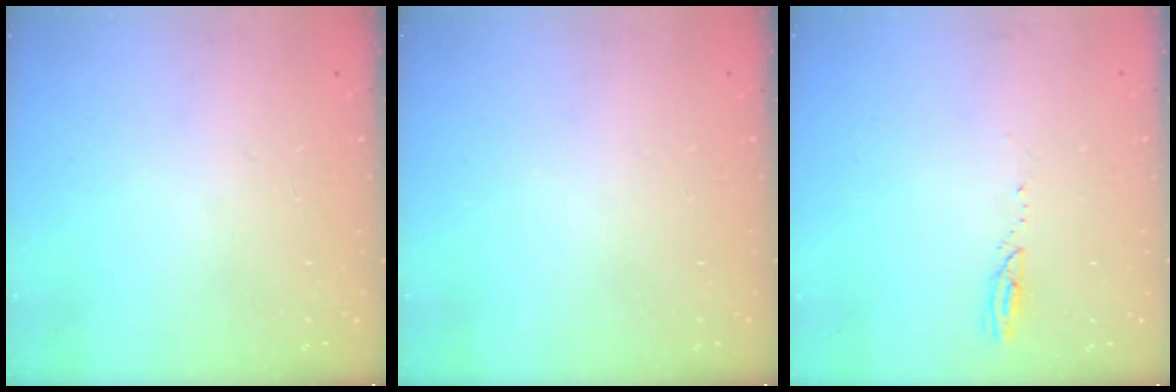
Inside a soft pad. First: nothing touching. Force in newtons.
{"total": 0.0}
{"total": 2.4, "press": 2.4, "slide": 0.3}